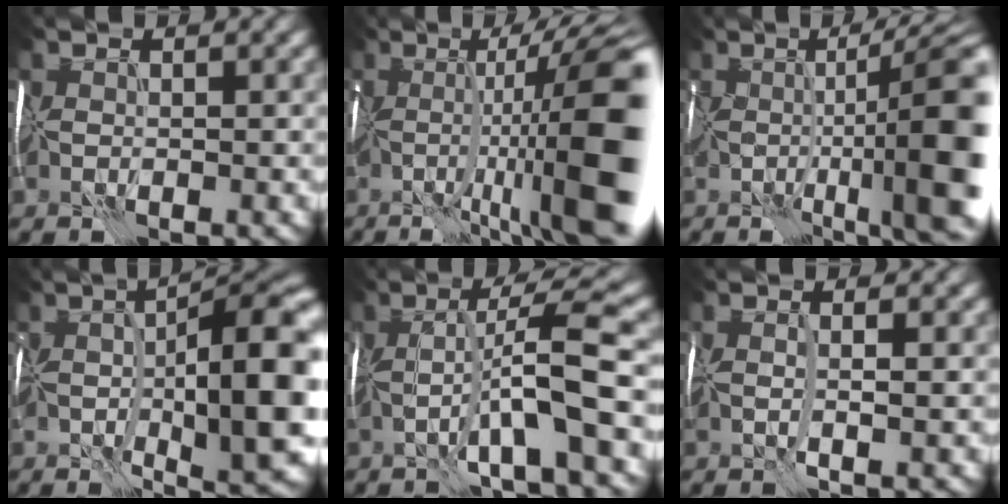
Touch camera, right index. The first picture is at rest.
{"total": 14.2, "force": [-1.2, 2.9, 13.9], "torque": [-0.206, 0.010, -0.014]}
{"total": 13.3, "force": [-1.8, 3.3, 12.8], "torque": [-0.148, -0.004, -0.017]}
{"total": 13.5, "force": [-1.0, 4.1, 12.8], "torque": [-0.174, -0.010, -0.004]}
{"total": 7.5, "force": [-1.0, 0.5, 7.4], "torque": [-0.115, 0.021, -0.026]}
{"total": 1.1, "force": [0.7, -0.5, 0.6], "torque": [-0.013, -0.001, 0.008]}